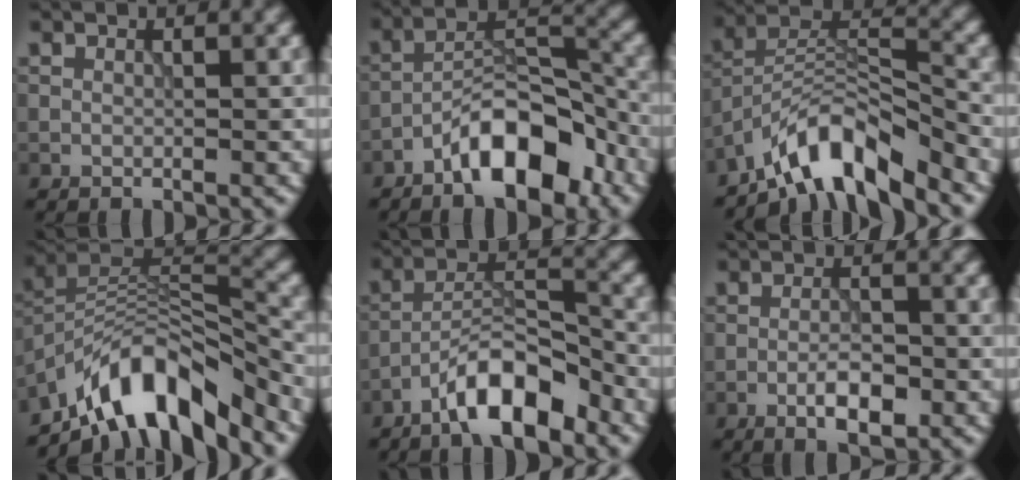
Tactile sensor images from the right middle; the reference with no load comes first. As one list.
[{"total": 8.9, "force": [-5.3, 3.4, 6.3], "torque": [-0.087, 0.022, -0.097]}, {"total": 7.9, "force": [-6.0, 2.3, 4.5], "torque": [-0.066, 0.006, -0.117]}, {"total": 10.0, "force": [-7.0, 3.7, 6.1], "torque": [-0.083, 0.009, -0.132]}, {"total": 7.2, "force": [-4.7, 2.2, 5.0], "torque": [-0.079, 0.017, -0.086]}, {"total": 3.5, "force": [-1.6, 1.0, 2.9], "torque": [-0.051, 0.003, -0.029]}]